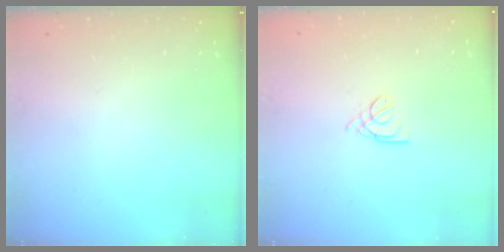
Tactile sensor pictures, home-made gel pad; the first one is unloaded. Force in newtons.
{"total": 2.2, "press": 2.1, "slide": 0.5}